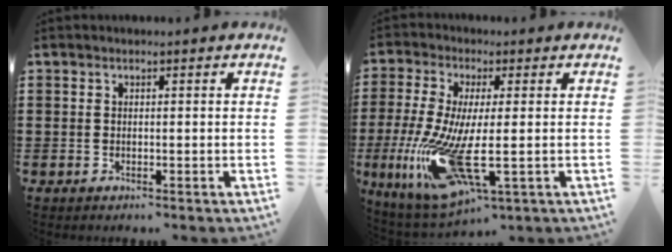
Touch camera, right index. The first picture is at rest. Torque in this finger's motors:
{"motor_torque": [2.14, 0.00, 1.05, 0.21]}